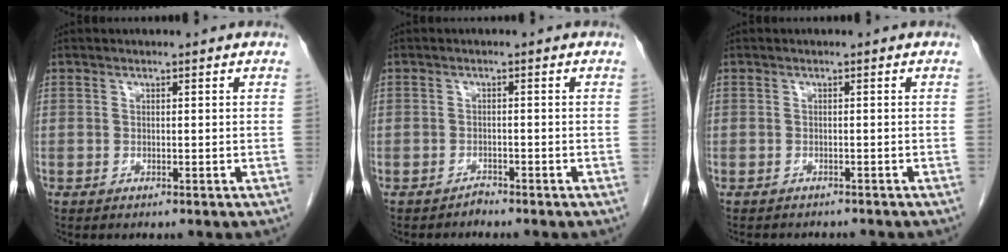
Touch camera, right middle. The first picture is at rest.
{"total": 1.0, "force": [-1.0, 0.0, -0.1], "torque": [0.004, -0.002, -0.017]}
{"total": 5.1, "force": [-4.6, 1.4, 1.6], "torque": [-0.017, -0.001, -0.059]}